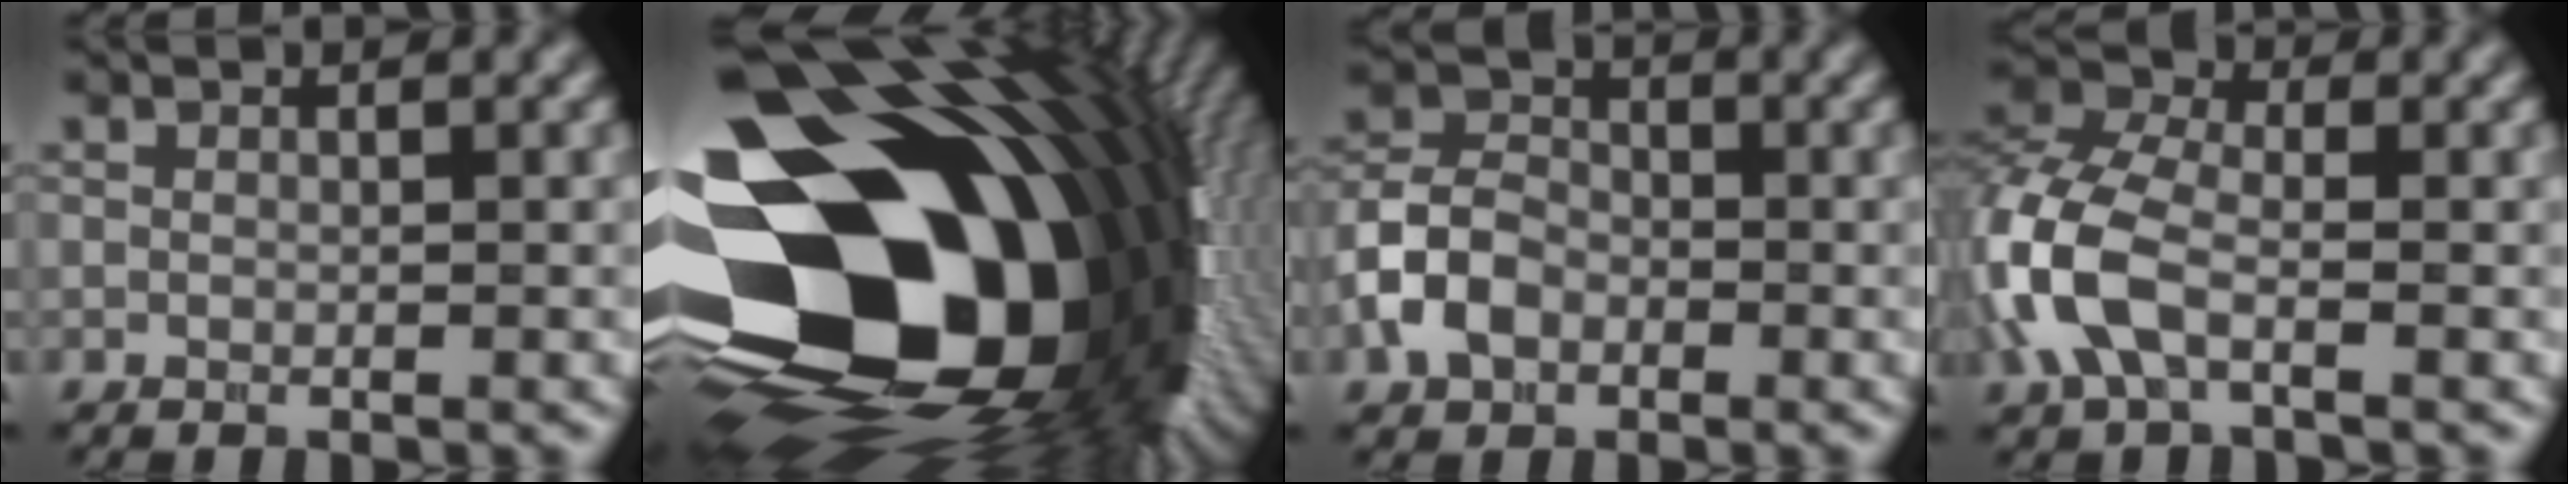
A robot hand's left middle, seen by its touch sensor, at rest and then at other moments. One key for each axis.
{"total": 23.5, "fx": -4.2, "fy": 16.6, "fz": 16.0, "tx": -0.219, "ty": -0.016, "tz": -0.128}
{"total": 4.8, "fx": -2.0, "fy": 3.4, "fz": 2.6, "tx": -0.053, "ty": 0.007, "tz": -0.047}
{"total": 6.9, "fx": -2.4, "fy": 3.9, "fz": 5.2, "tx": -0.137, "ty": 0.007, "tz": -0.063}